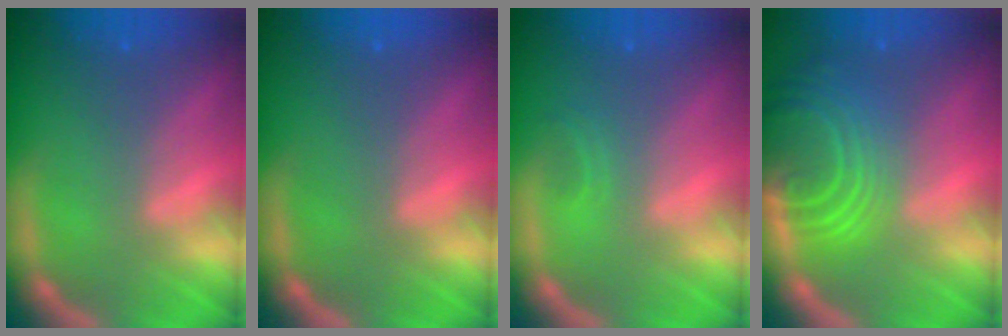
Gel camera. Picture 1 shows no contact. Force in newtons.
{"total": 0.0}
{"total": 0.9}
{"total": 10.0}